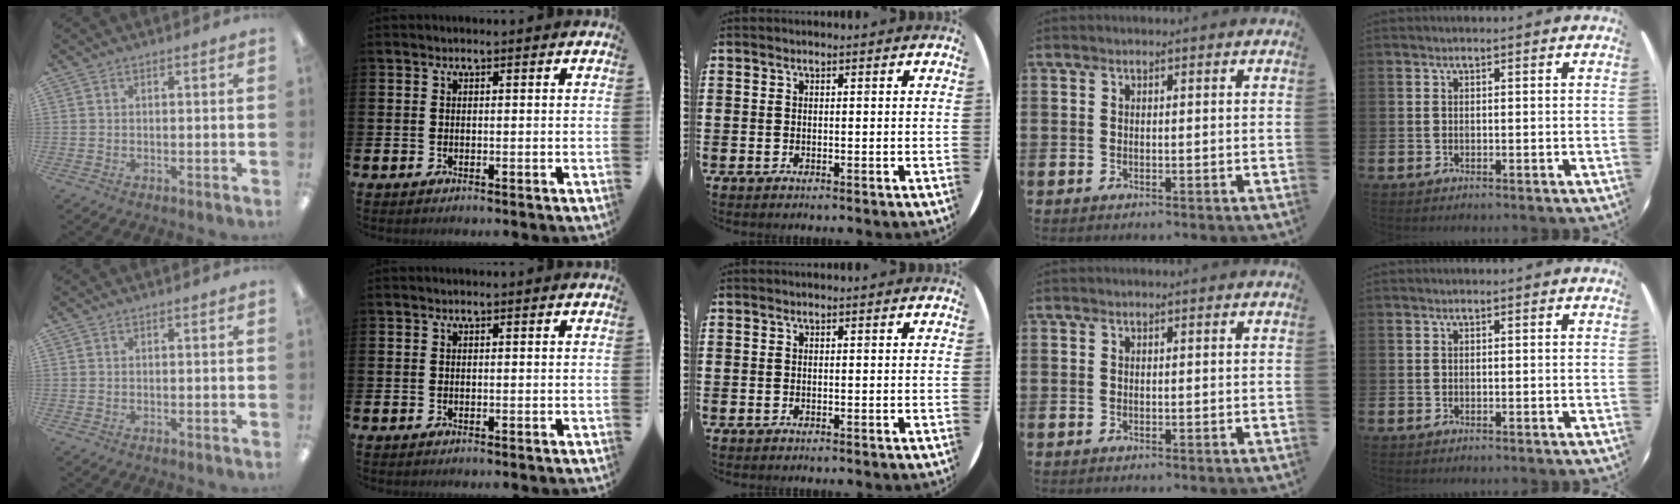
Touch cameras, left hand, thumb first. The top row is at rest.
{}